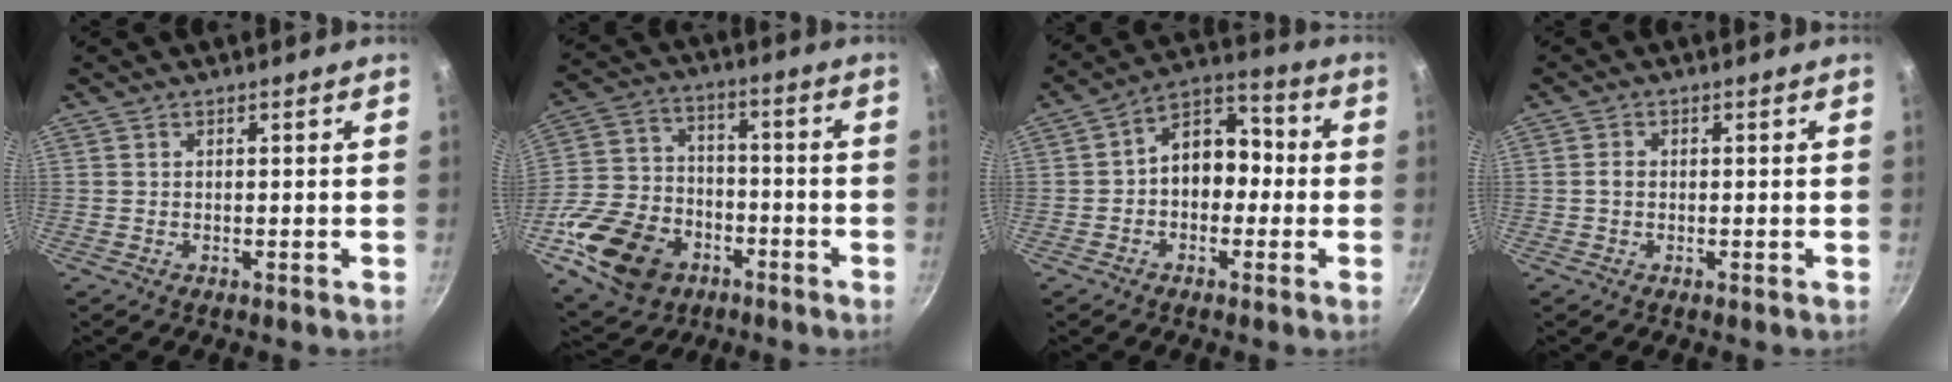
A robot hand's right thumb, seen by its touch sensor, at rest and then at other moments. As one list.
[{"total": 19.1, "force": [-8.6, 13.6, 10.2], "torque": [-0.188, 0.045, -0.151]}, {"total": 10.8, "force": [-0.5, 7.5, 7.8], "torque": [-0.084, 0.043, -0.024]}, {"total": 1.3, "force": [-0.2, 1.0, 0.8], "torque": [-0.012, 0.002, -0.004]}]